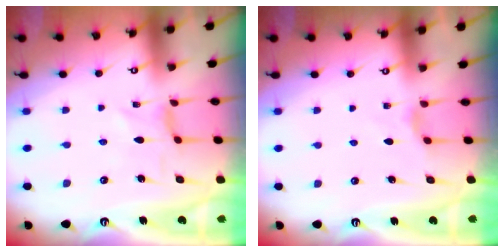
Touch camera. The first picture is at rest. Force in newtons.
{"total": 1.9, "press": 1.8, "slide": 0.4}